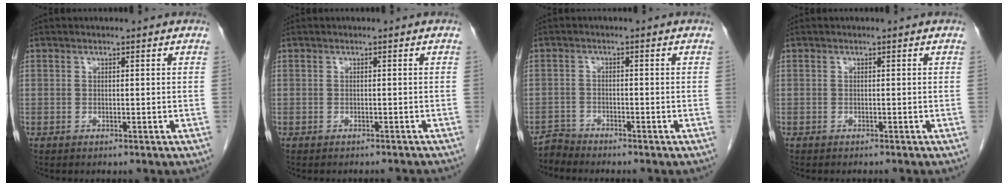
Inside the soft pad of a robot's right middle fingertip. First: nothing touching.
{"total": 3.7, "force": [-3.6, 0.5, 0.9], "torque": [-0.017, -0.013, -0.039]}
{"total": 2.3, "force": [-2.2, -0.2, -0.8], "torque": [0.021, -0.012, -0.042]}
{"total": 1.3, "force": [-1.2, -0.1, 0.4], "torque": [-0.010, -0.003, -0.015]}